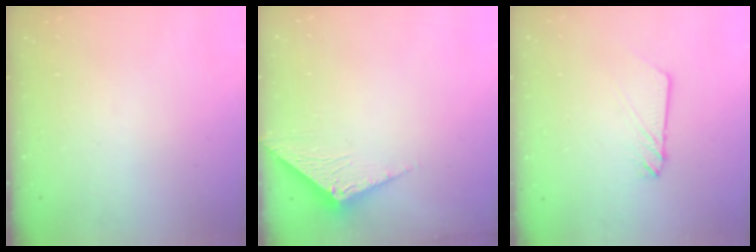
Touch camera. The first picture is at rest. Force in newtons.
{"total": 3.3, "press": 3.3, "slide": 0.3}
{"total": 3.0, "press": 3.0, "slide": 0.2}